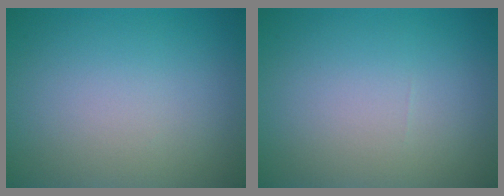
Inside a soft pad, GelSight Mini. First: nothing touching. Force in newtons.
{"total": 0.0}